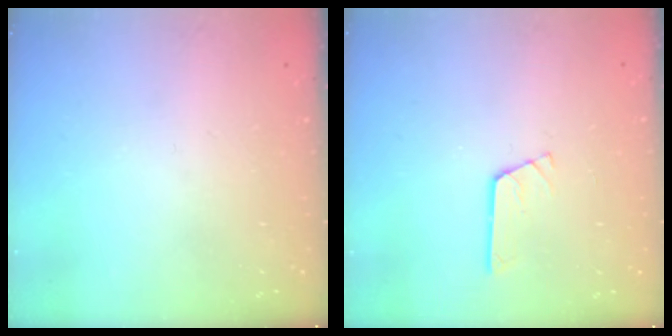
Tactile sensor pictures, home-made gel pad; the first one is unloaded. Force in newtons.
{"total": 2.7, "press": 2.7, "slide": 0.3}